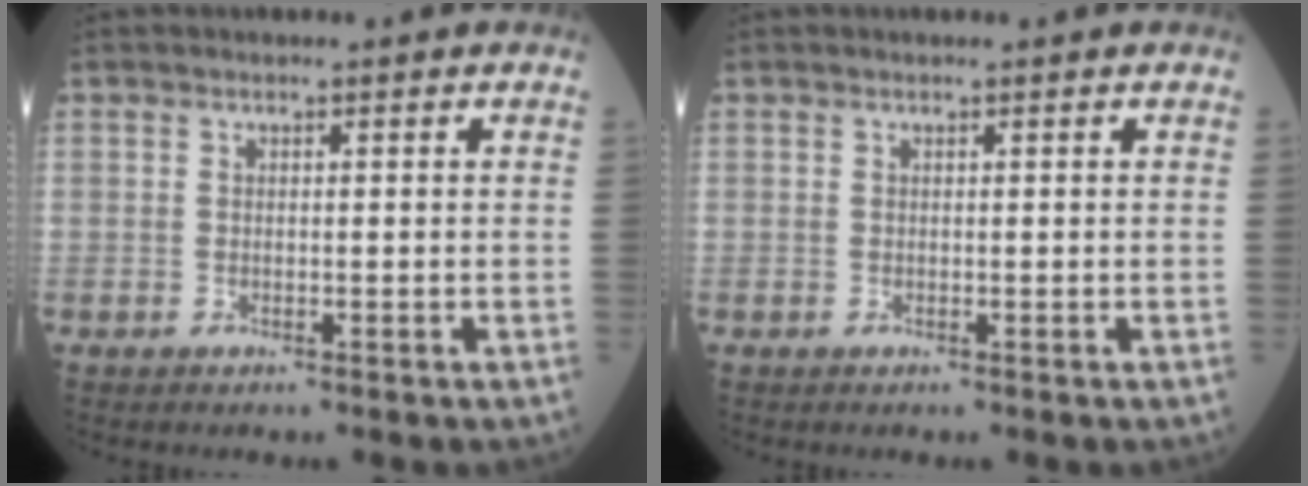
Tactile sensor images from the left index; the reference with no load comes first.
{"total": 0.0}